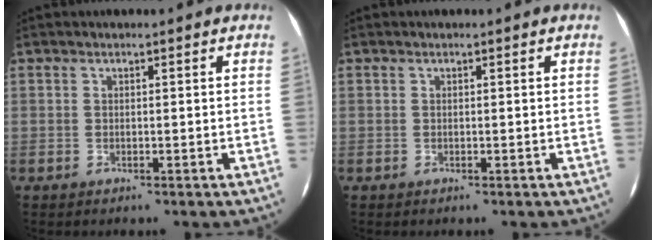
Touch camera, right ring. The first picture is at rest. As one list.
[{"total": 0.0}]